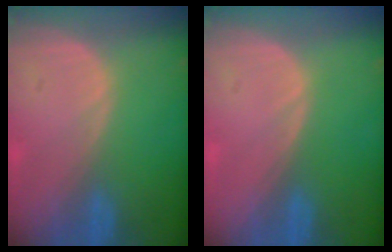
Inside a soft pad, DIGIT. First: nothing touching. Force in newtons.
{"total": 0.0}